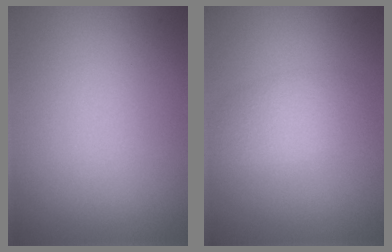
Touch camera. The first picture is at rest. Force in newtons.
{"total": 2.4, "press": 2.4, "slide": 0.2}